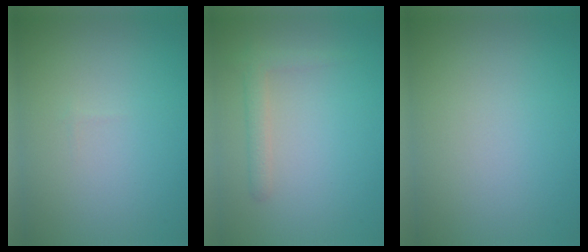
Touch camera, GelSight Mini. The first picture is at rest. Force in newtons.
{"total": 1.8, "press": 1.8, "slide": 0.1}
{"total": 0.0}